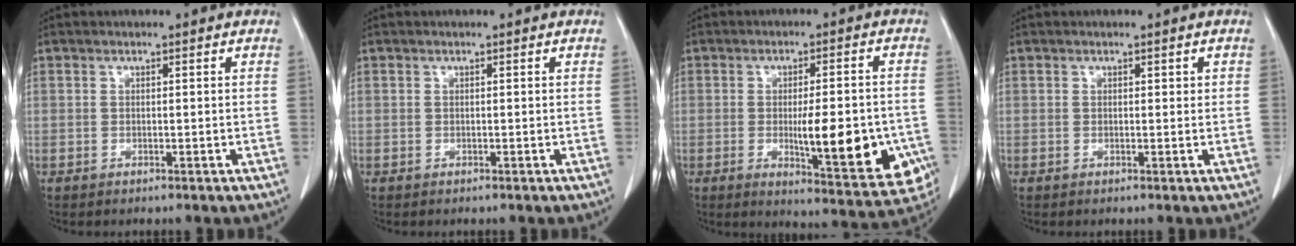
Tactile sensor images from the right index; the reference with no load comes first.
{"total": 0.0}
{"total": 15.1, "force": [-3.4, 3.8, 14.2], "torque": [-0.164, -0.007, -0.033]}
{"total": 0.7, "force": [0.3, 0.4, 0.5], "torque": [-0.004, 0.002, 0.004]}